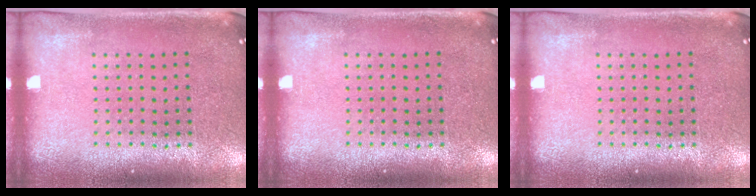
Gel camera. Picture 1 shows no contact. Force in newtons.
{"total": 0.0}
{"total": 0.0}